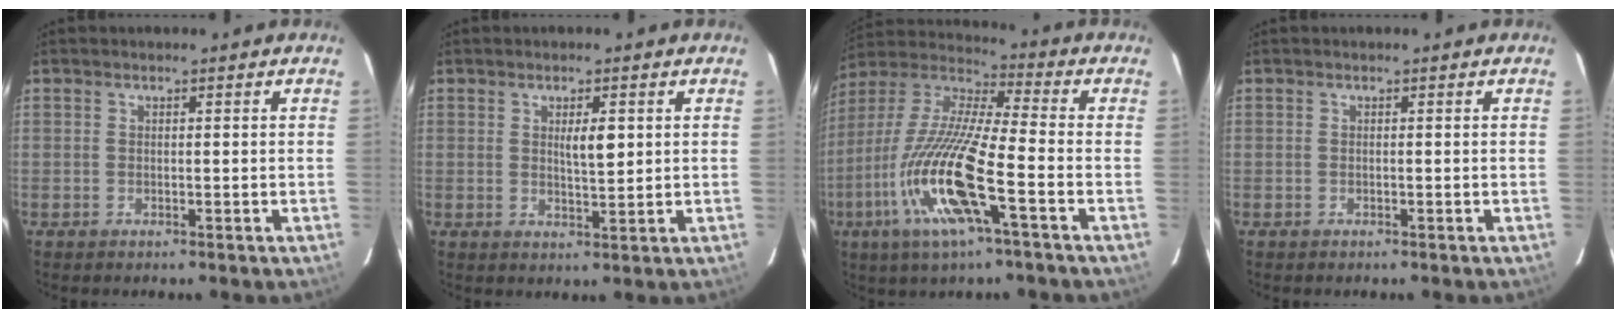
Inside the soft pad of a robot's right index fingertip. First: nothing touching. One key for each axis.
{"total": 3.5, "fx": 1.0, "fy": 0.8, "fz": 3.2, "tx": -0.052, "ty": -0.003, "tz": 0.017}
{"total": 17.3, "fx": -6.1, "fy": 1.9, "fz": 16.1, "tx": -0.346, "ty": -0.014, "tz": -0.120}
{"total": 0.0}